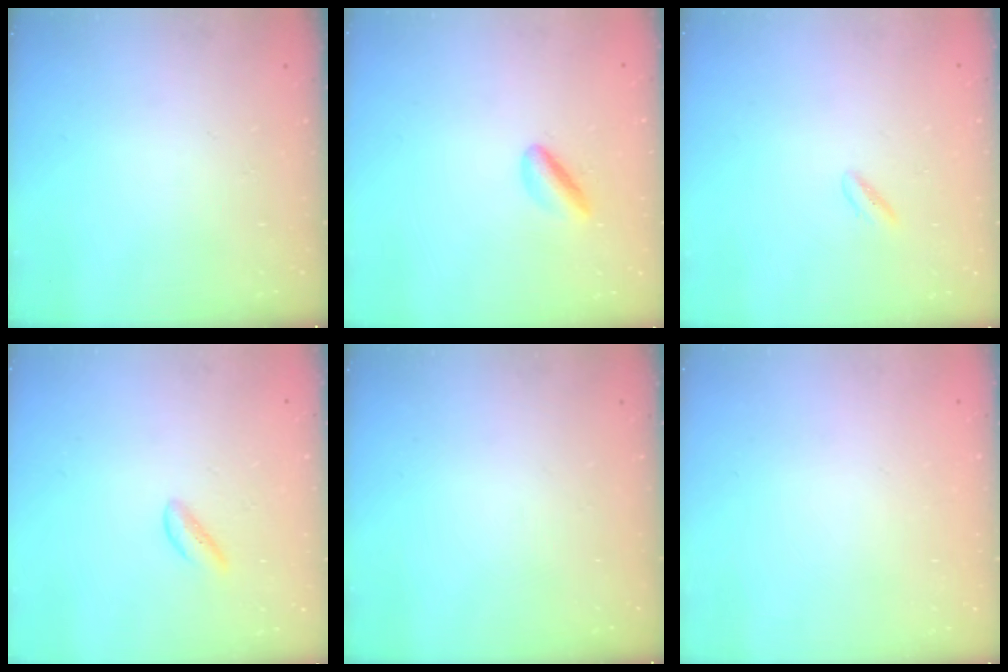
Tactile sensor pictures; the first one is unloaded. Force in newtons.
{"total": 3.2, "press": 3.1, "slide": 0.7}
{"total": 2.7, "press": 2.5, "slide": 0.9}
{"total": 0.6, "press": 0.5, "slide": 0.3}
{"total": 0.0}
{"total": 2.2, "press": 2.2, "slide": 0.1}